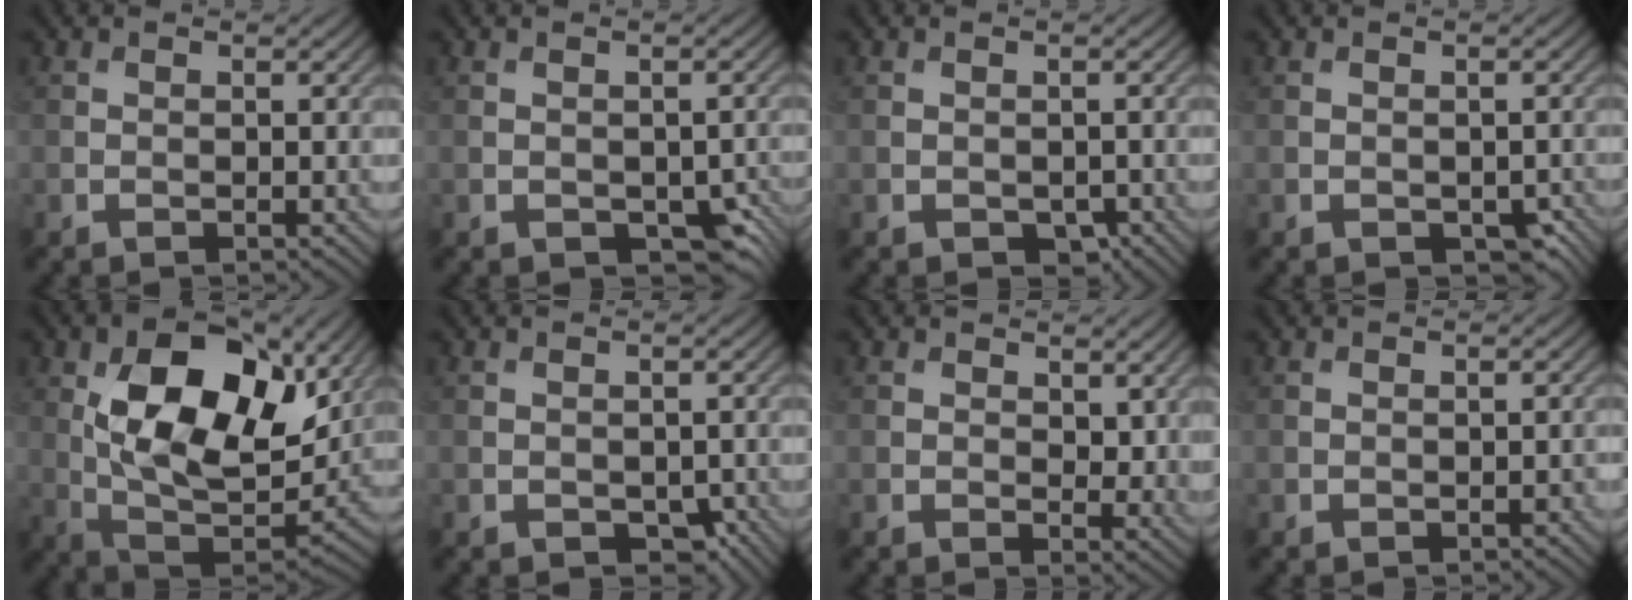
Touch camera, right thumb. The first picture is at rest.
{"total": 4.5, "force": [-1.7, 2.8, 3.1], "torque": [-0.043, -0.017, -0.018]}
{"total": 2.0, "force": [-1.0, 1.3, 1.1], "torque": [-0.022, -0.011, -0.011]}
{"total": 2.9, "force": [-1.2, 1.8, 1.8], "torque": [-0.025, -0.013, -0.008]}
{"total": 15.5, "force": [4.6, 8.7, 12.0], "torque": [-0.211, -0.008, 0.087]}
{"total": 2.9, "force": [-1.3, 1.9, 1.7], "torque": [-0.027, -0.011, -0.015]}
{"total": 3.5, "force": [1.4, 2.0, 2.5], "torque": [-0.036, -0.008, 0.025]}
{"total": 0.7, "force": [-0.3, 0.1, 0.6], "torque": [-0.007, 0.002, -0.003]}